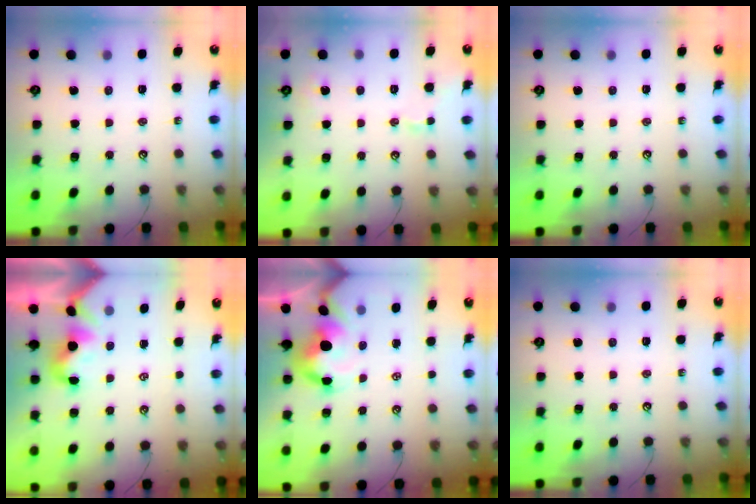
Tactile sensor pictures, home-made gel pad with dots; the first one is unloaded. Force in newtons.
{"total": 2.1, "press": 2.0, "slide": 0.6}
{"total": 0.0}
{"total": 0.7, "press": 0.1, "slide": 0.7}
{"total": 5.6, "press": 5.4, "slide": 1.7}
{"total": 0.0}